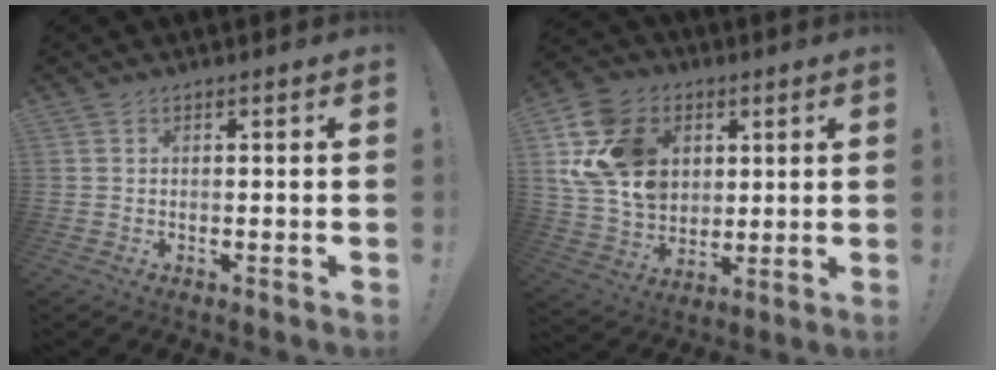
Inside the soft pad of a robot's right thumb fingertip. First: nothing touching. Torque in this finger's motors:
{"motor_torque": [1.87, 1.90, 0.32, 0.12, 0.49]}